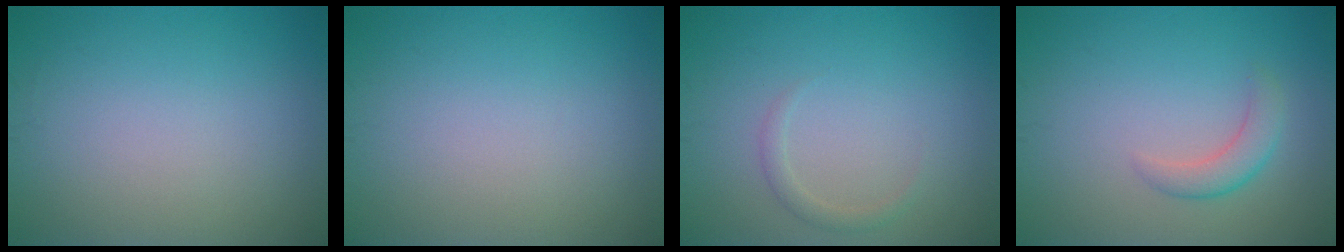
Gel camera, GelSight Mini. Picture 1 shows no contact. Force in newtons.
{"total": 0.0}
{"total": 1.0, "press": 1.0, "slide": 0.1}
{"total": 2.1, "press": 2.1, "slide": 0.1}